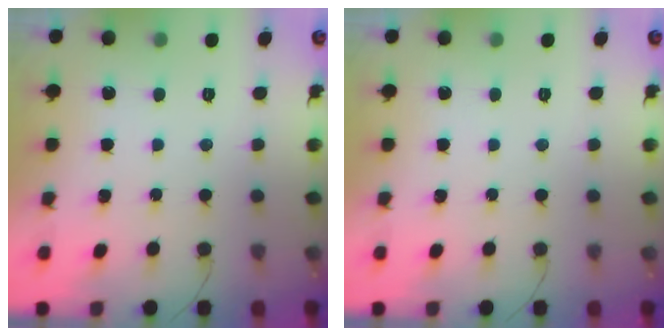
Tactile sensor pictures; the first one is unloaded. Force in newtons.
{"total": 0.0}